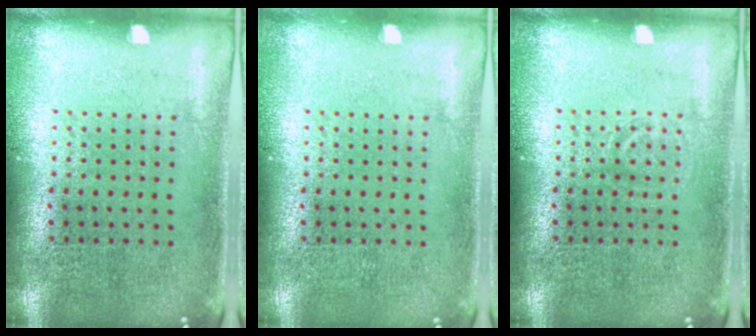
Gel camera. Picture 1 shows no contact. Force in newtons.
{"total": 0.0}
{"total": 0.8, "press": 0.8, "slide": 0.2}